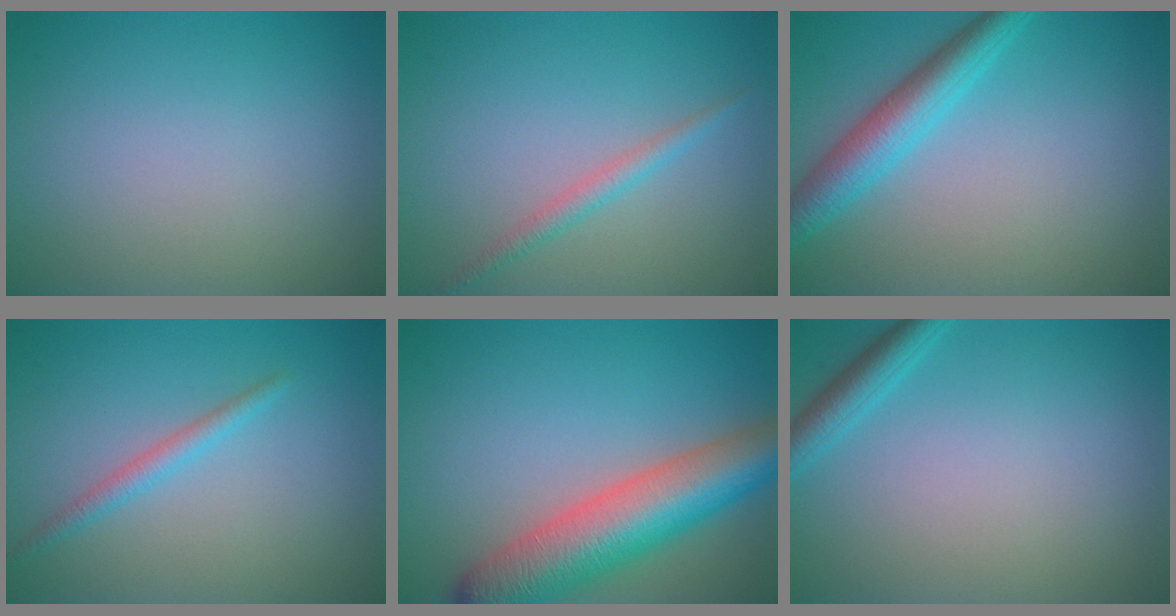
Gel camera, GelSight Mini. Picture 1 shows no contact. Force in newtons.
{"total": 1.6, "press": 1.6, "slide": 0.0}
{"total": 4.5, "press": 4.5, "slide": 0.1}
{"total": 1.7, "press": 1.7, "slide": 0.1}
{"total": 9.3, "press": 9.3, "slide": 0.5}
{"total": 2.3, "press": 2.3, "slide": 0.1}